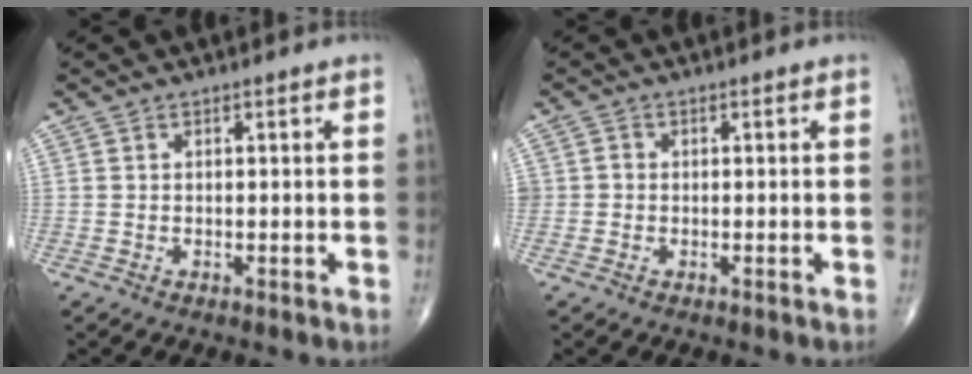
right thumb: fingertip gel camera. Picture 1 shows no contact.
{"total": 1.3, "force": [-0.3, 1.2, 0.4], "torque": [0.003, 0.005, -0.007]}